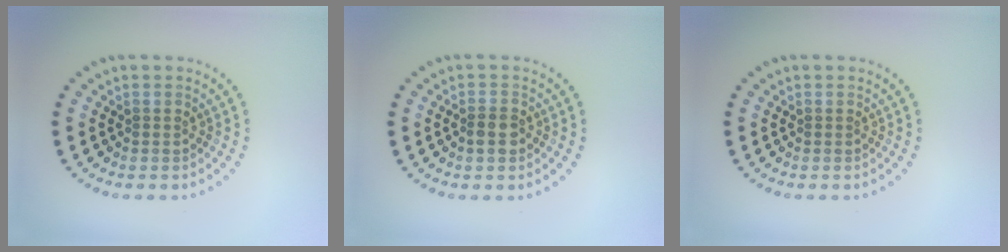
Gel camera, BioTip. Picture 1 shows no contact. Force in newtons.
{"total": 1.9, "press": 1.7, "slide": 0.8}
{"total": 0.0}